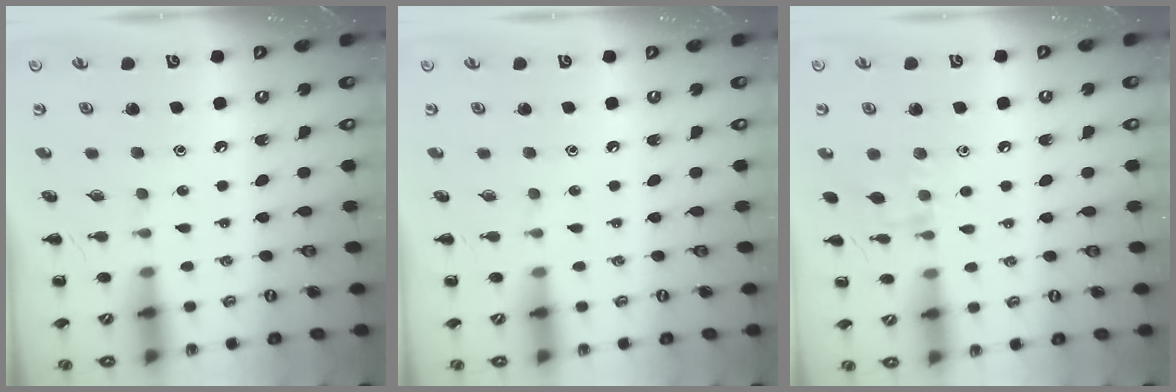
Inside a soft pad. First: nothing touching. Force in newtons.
{"total": 0.0}
{"total": 6.4, "press": 6.4, "slide": 0.9}